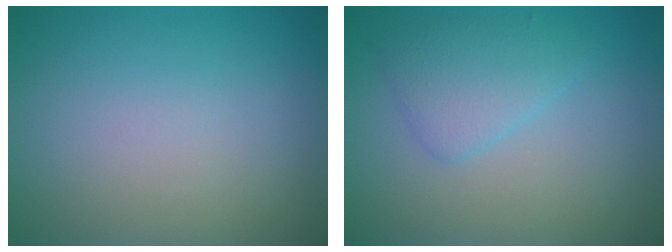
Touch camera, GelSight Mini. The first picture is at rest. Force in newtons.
{"total": 2.6, "press": 2.6, "slide": 0.1}